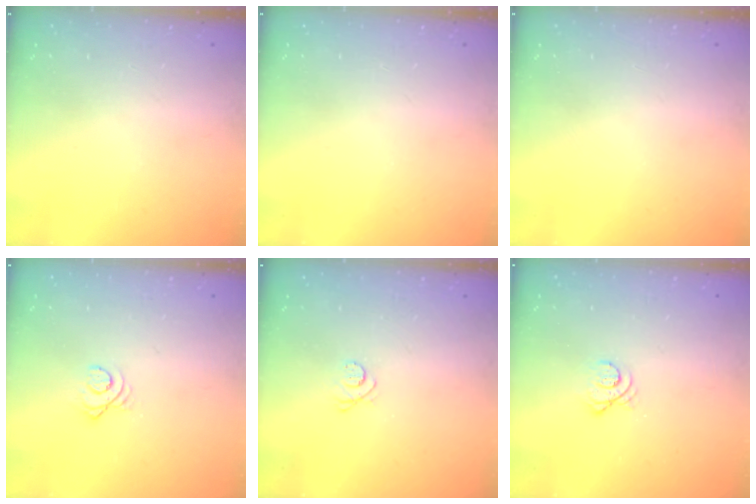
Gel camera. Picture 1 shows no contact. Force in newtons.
{"total": 0.0}
{"total": 0.0}
{"total": 2.5, "press": 2.5, "slide": 0.3}
{"total": 2.3, "press": 2.3, "slide": 0.3}
{"total": 3.4, "press": 3.3, "slide": 0.5}